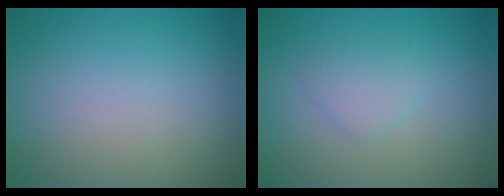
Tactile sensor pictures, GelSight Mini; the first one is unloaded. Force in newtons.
{"total": 1.5, "press": 1.5, "slide": 0.0}